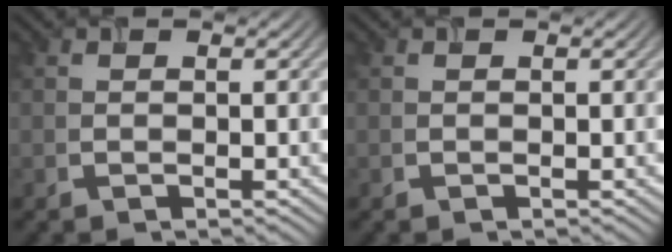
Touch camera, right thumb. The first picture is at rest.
{"total": 0.0}